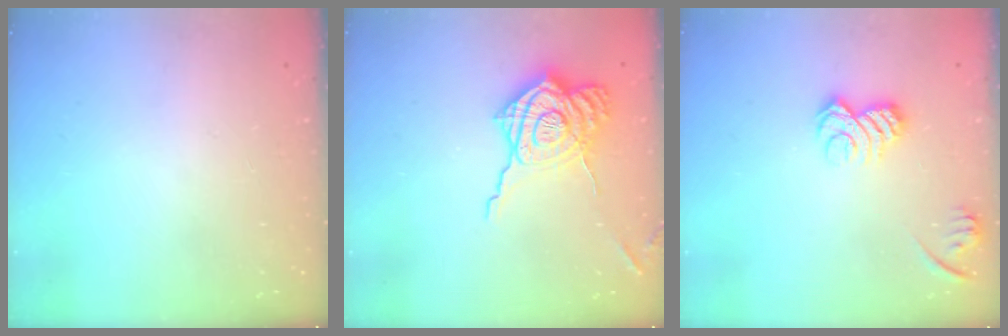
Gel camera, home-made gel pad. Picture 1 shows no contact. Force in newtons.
{"total": 18.8, "press": 18.8, "slide": 1.1}
{"total": 10.4, "press": 10.4, "slide": 0.3}